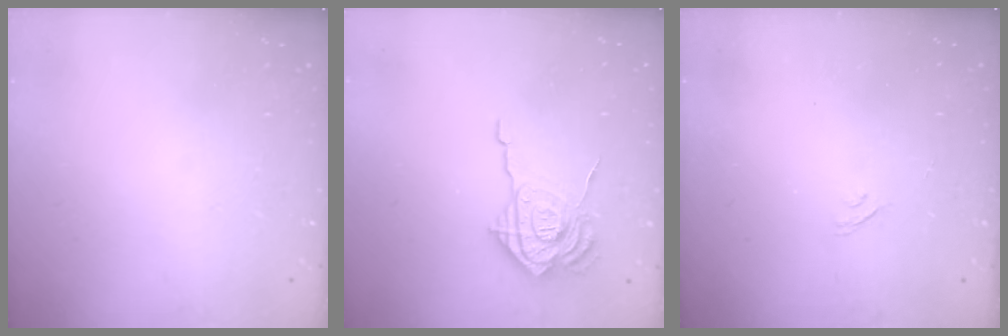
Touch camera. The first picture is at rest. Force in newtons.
{"total": 16.2, "press": 16.1, "slide": 1.7}
{"total": 2.2, "press": 1.9, "slide": 1.1}